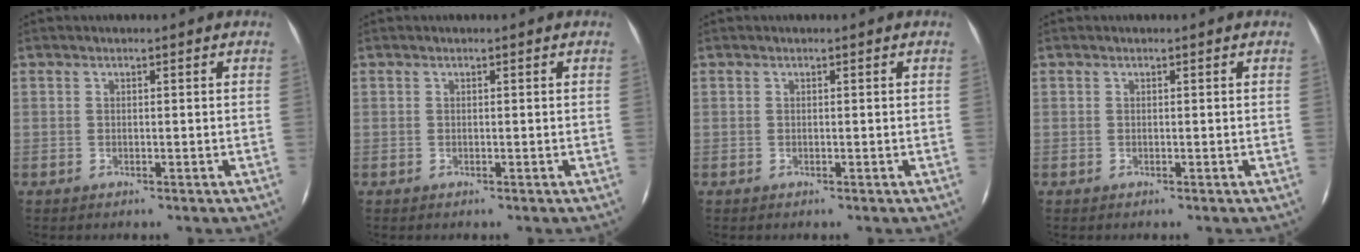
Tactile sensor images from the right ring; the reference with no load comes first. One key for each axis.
{"total": 0.0}
{"total": 0.0}
{"total": 0.0}